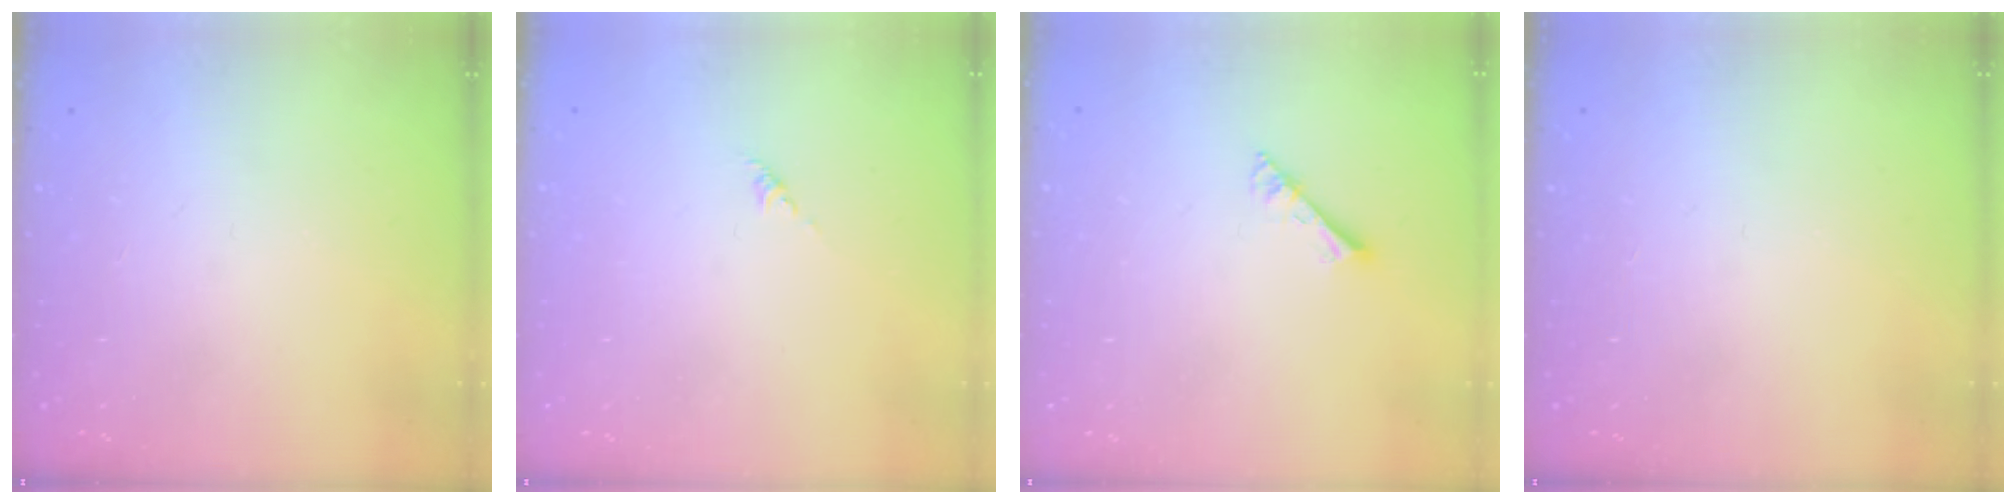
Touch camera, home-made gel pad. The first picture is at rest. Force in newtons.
{"total": 0.6, "press": 0.4, "slide": 0.4}
{"total": 3.5, "press": 3.4, "slide": 0.4}
{"total": 0.0}